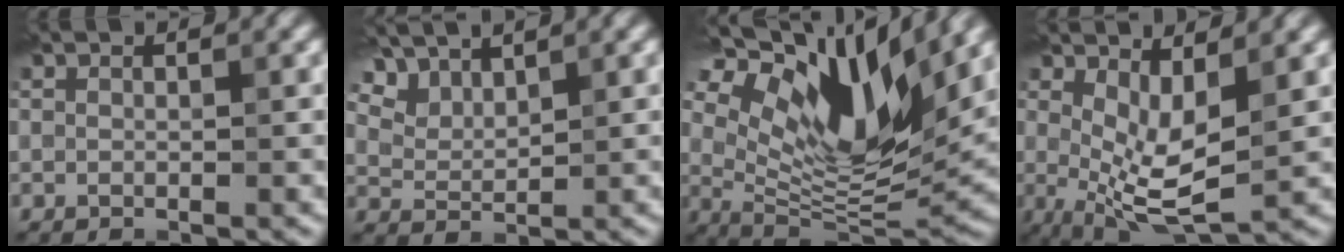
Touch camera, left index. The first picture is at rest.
{"total": 4.8, "force": [4.2, 1.7, 1.7], "torque": [-0.050, 0.000, 0.091]}
{"total": 14.1, "force": [6.8, 5.1, 11.3], "torque": [-0.208, 0.006, 0.127]}
{"total": 5.4, "force": [0.8, 2.0, 5.0], "torque": [-0.098, -0.014, 0.018]}